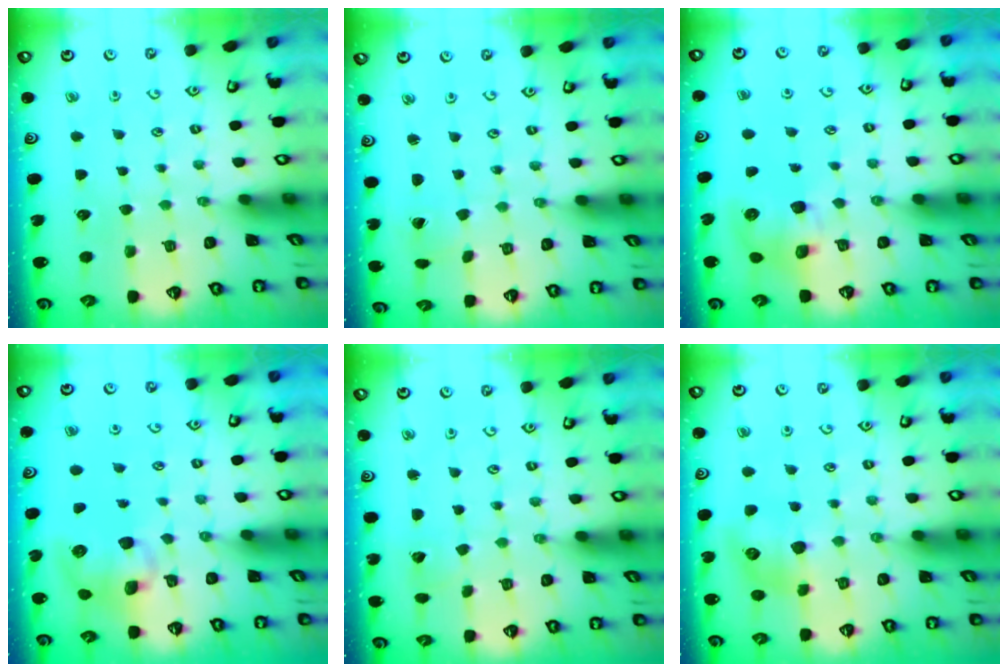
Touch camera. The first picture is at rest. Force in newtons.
{"total": 0.9, "press": 0.7, "slide": 0.5}
{"total": 8.7, "press": 8.6, "slide": 1.3}
{"total": 9.1, "press": 9.0, "slide": 1.3}
{"total": 2.3, "press": 2.2, "slide": 0.3}
{"total": 9.5, "press": 9.5, "slide": 0.4}